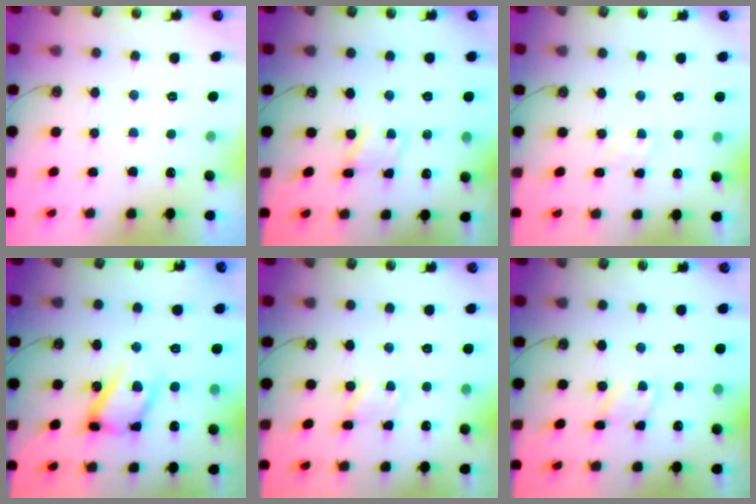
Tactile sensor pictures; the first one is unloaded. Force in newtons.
{"total": 1.7, "press": 1.7, "slide": 0.1}
{"total": 0.9, "press": 0.9, "slide": 0.2}
{"total": 15.3, "press": 15.2, "slide": 1.5}
{"total": 1.5, "press": 1.4, "slide": 0.2}
{"total": 2.9, "press": 2.8, "slide": 0.5}